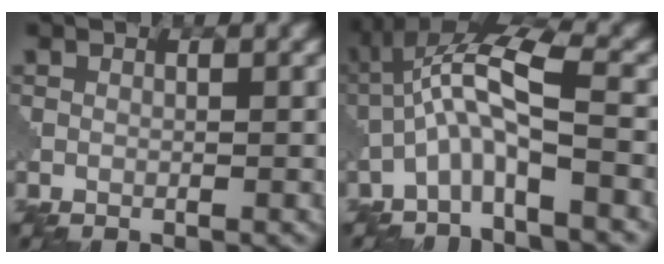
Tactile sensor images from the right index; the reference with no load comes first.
{"total": 5.8, "force": [-1.8, 1.2, 5.4], "torque": [-0.110, 0.023, -0.048]}